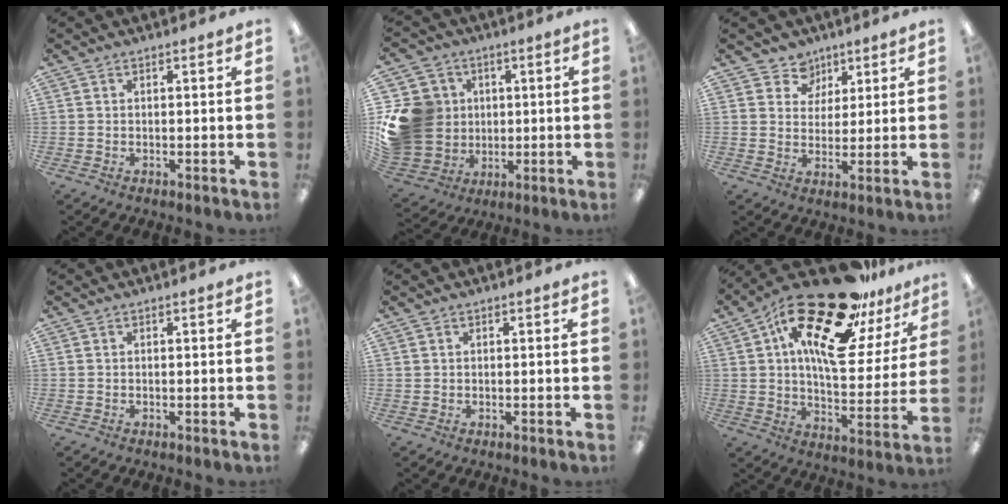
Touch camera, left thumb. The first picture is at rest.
{"total": 18.5, "force": [1.7, 16.7, 7.8], "torque": [-0.174, 0.009, 0.052]}
{"total": 6.6, "force": [4.1, 5.1, 0.1], "torque": [-0.008, -0.025, 0.076]}
{"total": 0.0}
{"total": 0.8, "force": [0.3, 0.7, -0.1], "torque": [0.001, 0.004, 0.005]}
{"total": 25.7, "force": [16.4, 10.0, 17.1], "torque": [-0.271, -0.096, 0.274]}